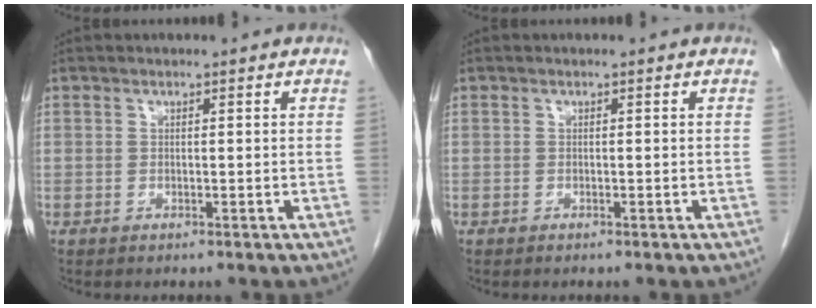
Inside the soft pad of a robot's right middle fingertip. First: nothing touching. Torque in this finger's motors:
{"motor_torque": [-0.26, -0.26, 0.05, 0.01]}